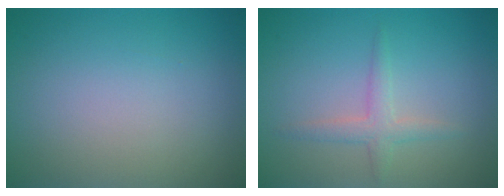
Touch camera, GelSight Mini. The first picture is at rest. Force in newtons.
{"total": 1.9, "press": 1.9, "slide": 0.1}